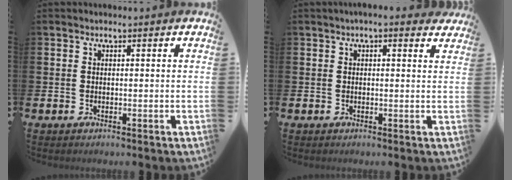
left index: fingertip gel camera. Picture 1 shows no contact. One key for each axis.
{"total": 1.5, "fx": 1.3, "fy": 0.3, "fz": 0.8, "tx": -0.009, "ty": -0.002, "tz": 0.020}